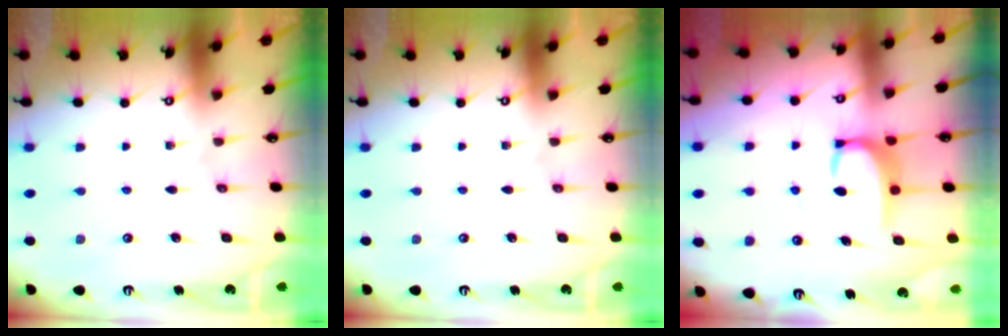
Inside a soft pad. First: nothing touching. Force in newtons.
{"total": 0.0}
{"total": 3.5, "press": 3.4, "slide": 0.5}